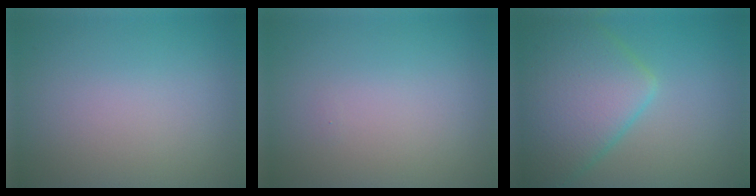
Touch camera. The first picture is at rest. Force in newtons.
{"total": 0.0}
{"total": 8.5, "press": 8.5, "slide": 0.3}